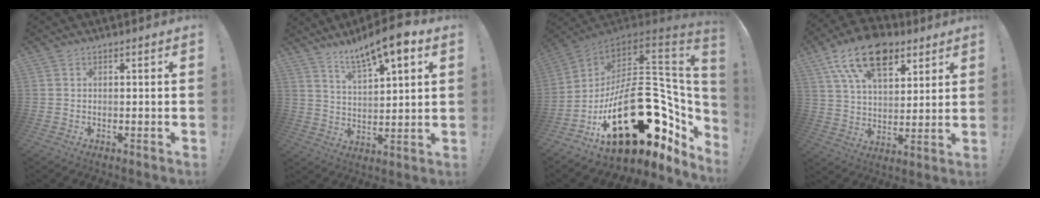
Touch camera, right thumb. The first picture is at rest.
{"total": 11.2, "force": [8.0, 2.4, 7.4], "torque": [-0.129, -0.043, 0.137]}
{"total": 35.2, "force": [-8.6, 18.8, 28.5], "torque": [-0.429, 0.008, -0.089]}
{"total": 18.0, "force": [10.2, 10.0, 10.9], "torque": [-0.179, -0.053, 0.186]}